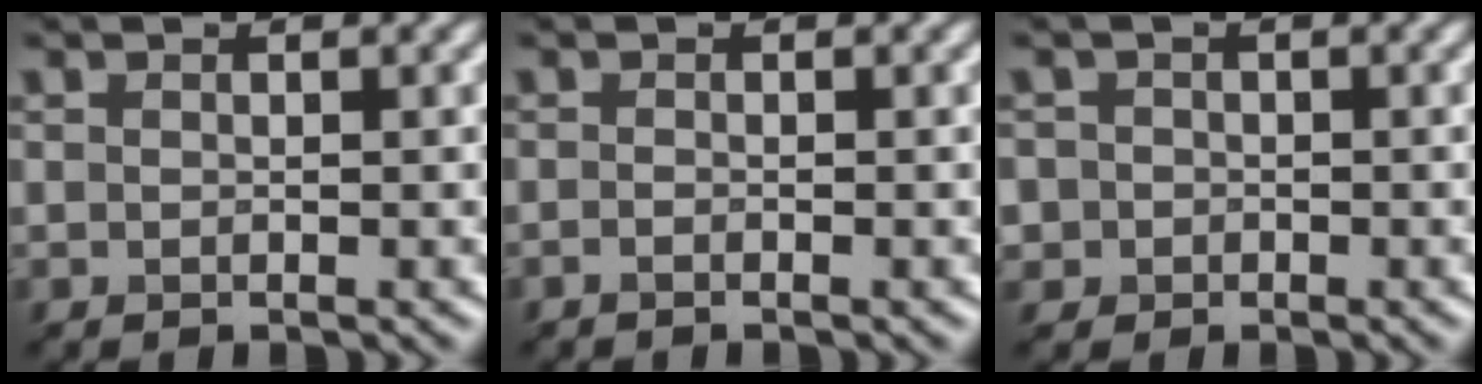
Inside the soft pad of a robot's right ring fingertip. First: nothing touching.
{"total": 0.6, "force": [-0.5, 0.1, 0.3], "torque": [-0.011, -0.002, -0.010]}
{"total": 2.4, "force": [0.2, 2.4, 0.3], "torque": [0.008, 0.013, -0.011]}